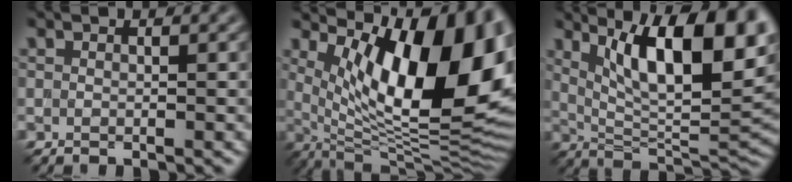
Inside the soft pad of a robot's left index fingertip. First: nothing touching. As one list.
[{"total": 14.6, "force": [4.2, 5.4, 12.9], "torque": [-0.169, -0.017, 0.072]}, {"total": 13.0, "force": [5.1, 4.0, 11.2], "torque": [-0.147, -0.001, 0.085]}]